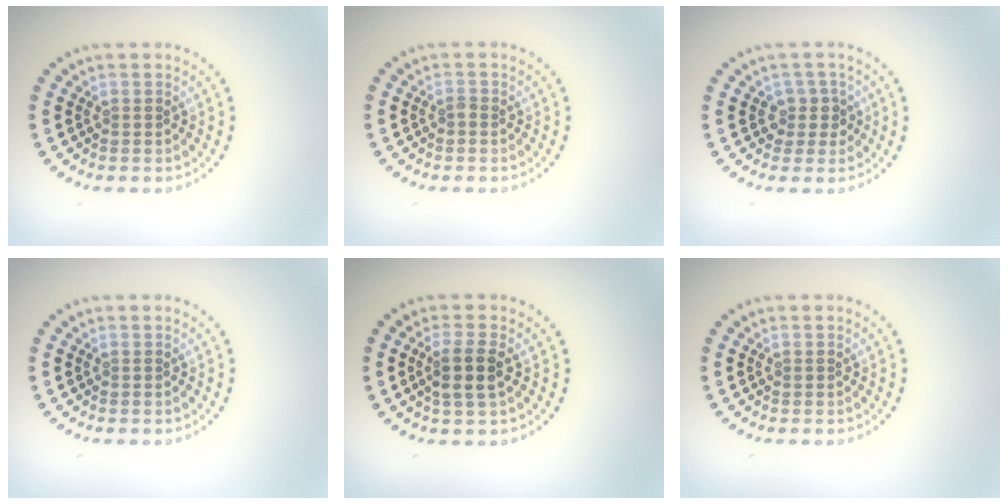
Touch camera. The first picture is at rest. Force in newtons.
{"total": 0.6, "press": 0.5, "slide": 0.3}
{"total": 2.0, "press": 1.6, "slide": 1.2}
{"total": 0.0}
{"total": 2.9, "press": 2.6, "slide": 1.3}
{"total": 0.0}